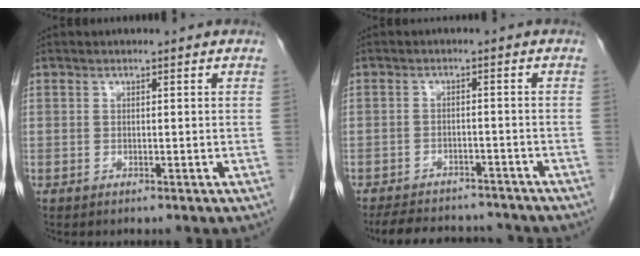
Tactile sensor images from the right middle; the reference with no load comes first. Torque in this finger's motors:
{"motor_torque": [0.03, -0.02, 0.03, 0.04]}